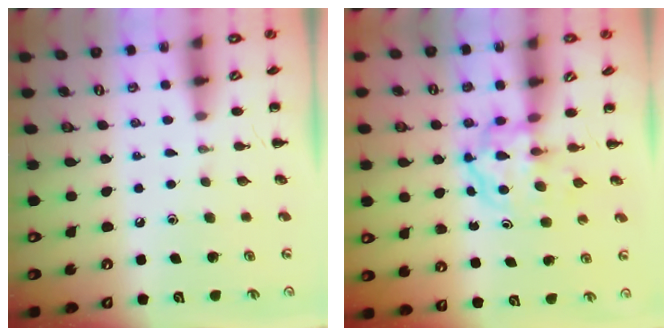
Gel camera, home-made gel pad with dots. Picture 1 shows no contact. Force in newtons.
{"total": 3.9, "press": 3.9, "slide": 0.4}